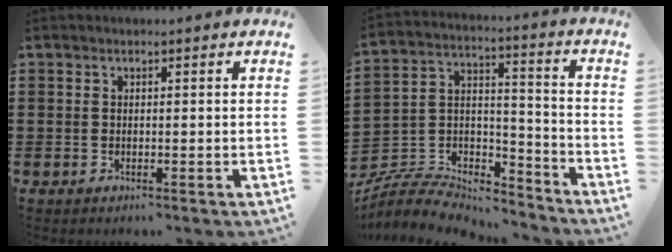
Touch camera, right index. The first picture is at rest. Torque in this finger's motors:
{"motor_torque": [-0.11, -0.01, -0.69, -0.21]}